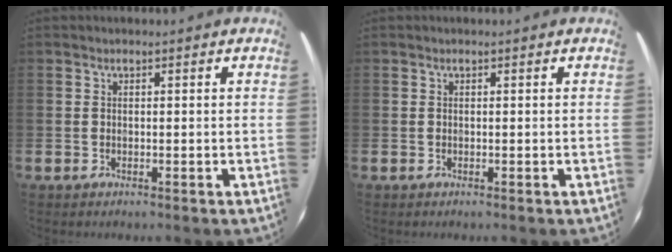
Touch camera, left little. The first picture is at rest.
{"total": 0.0}